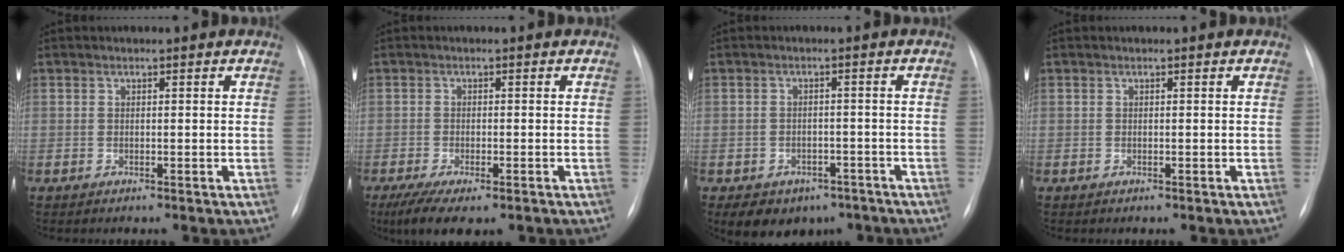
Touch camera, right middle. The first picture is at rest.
{"total": 7.9, "force": [-5.3, 2.6, 5.2], "torque": [-0.082, -0.018, -0.080]}
{"total": 7.9, "force": [-5.2, 5.5, 2.4], "torque": [-0.036, 0.015, -0.062]}
{"total": 0.0}